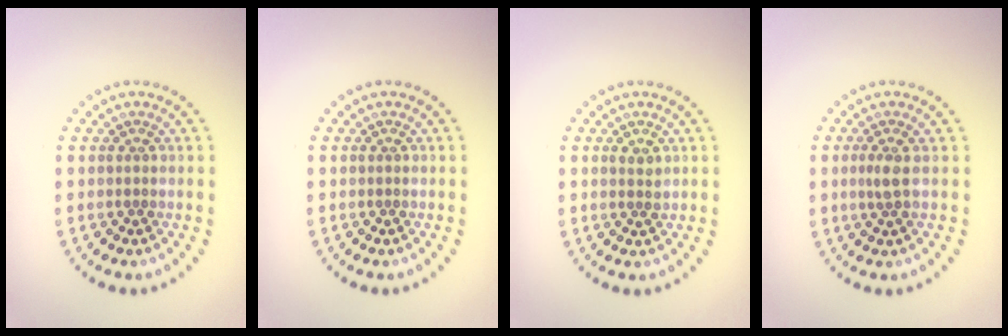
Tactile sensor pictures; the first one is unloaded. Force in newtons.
{"total": 0.0}
{"total": 0.9, "press": 0.8, "slide": 0.3}
{"total": 1.5, "press": 1.2, "slide": 1.0}